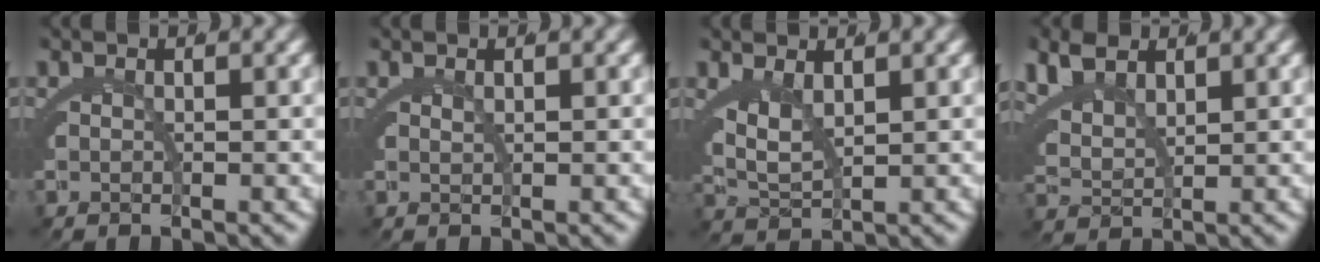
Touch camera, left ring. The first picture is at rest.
{"total": 0.8, "force": [0.5, -0.5, 0.2], "torque": [-0.003, -0.006, 0.014]}
{"total": 3.5, "force": [1.2, 1.8, 2.7], "torque": [-0.070, -0.015, 0.032]}
{"total": 5.1, "force": [2.8, 3.3, 2.6], "torque": [-0.079, -0.008, 0.057]}